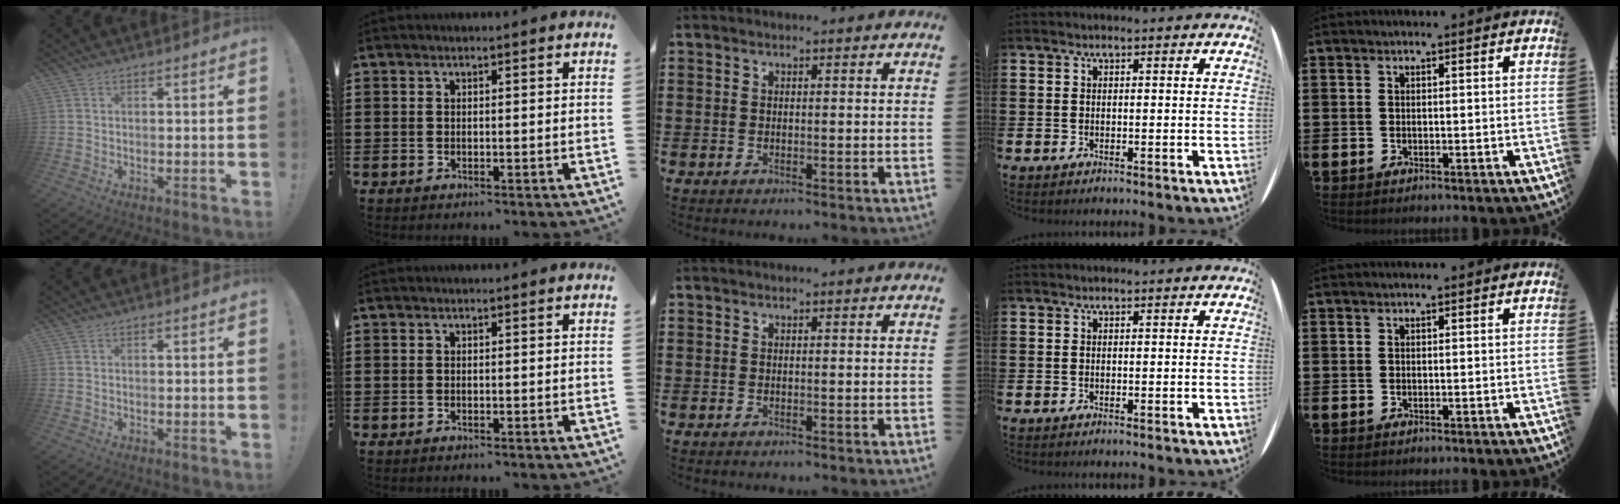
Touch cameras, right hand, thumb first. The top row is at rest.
{}